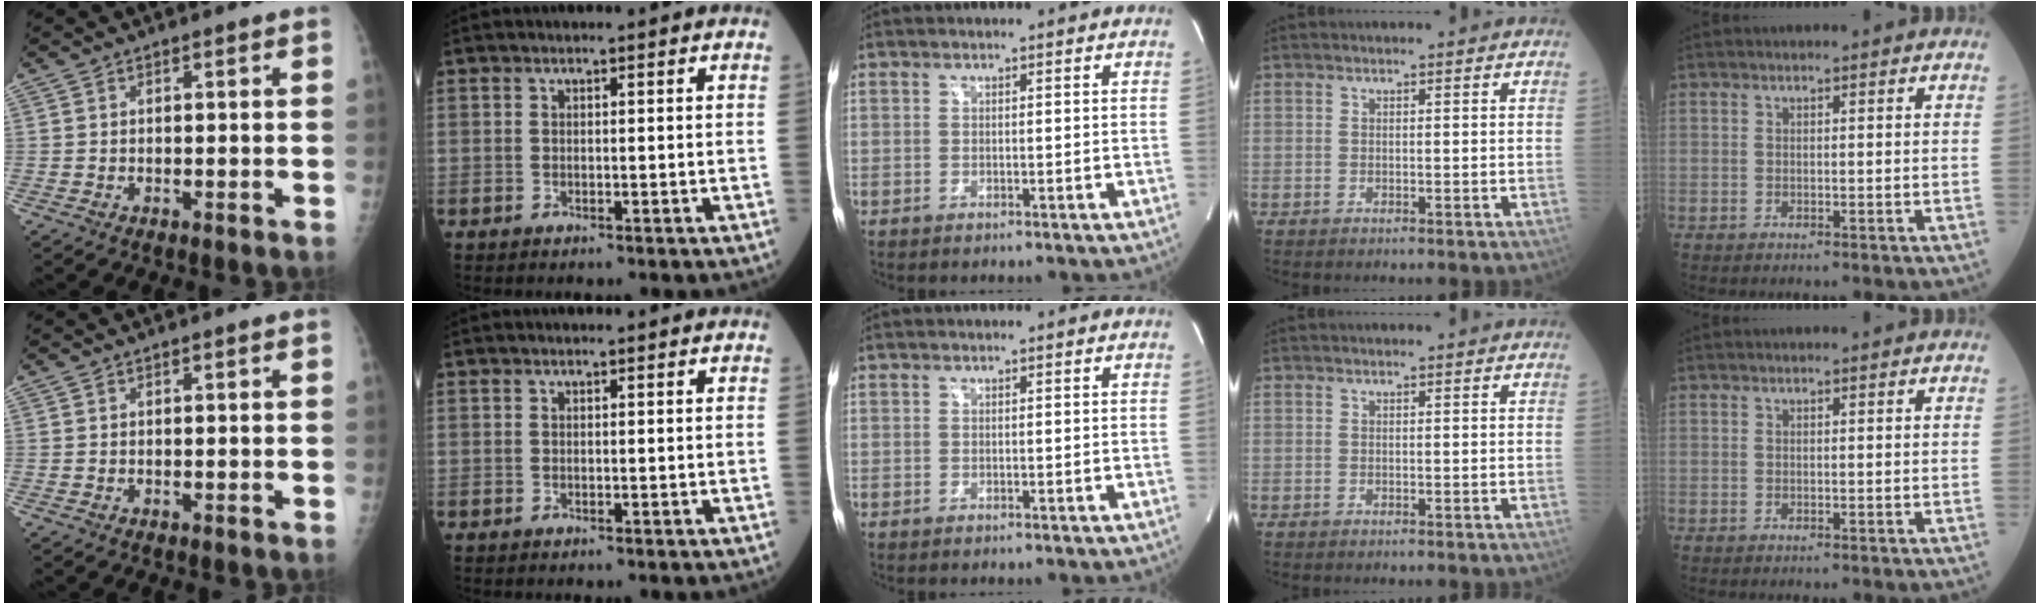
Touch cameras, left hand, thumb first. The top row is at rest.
{}